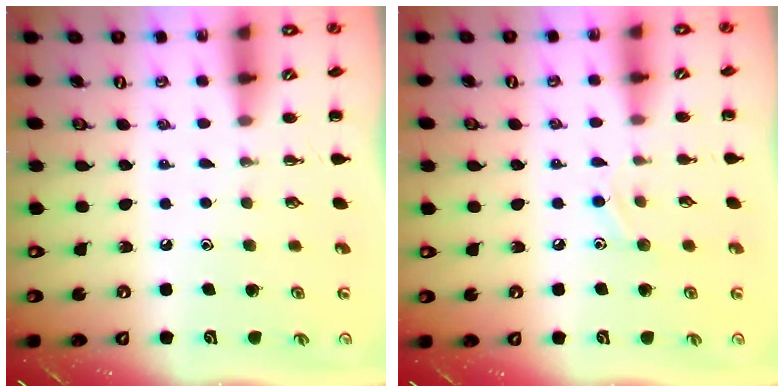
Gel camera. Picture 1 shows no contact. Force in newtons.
{"total": 7.6, "press": 7.4, "slide": 1.8}